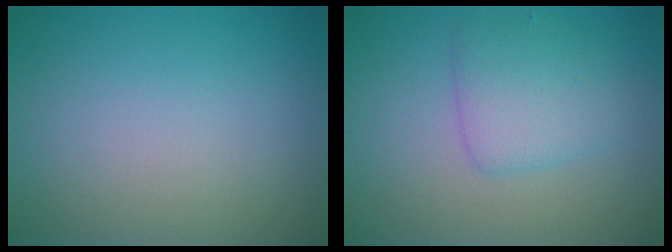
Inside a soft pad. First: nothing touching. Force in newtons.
{"total": 3.3, "press": 3.3, "slide": 0.1}